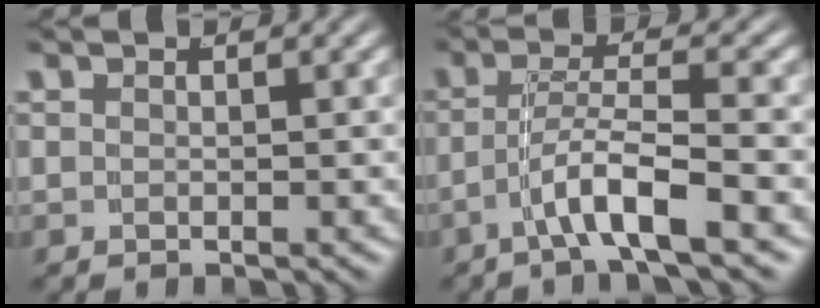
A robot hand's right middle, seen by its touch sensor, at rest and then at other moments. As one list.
[{"total": 4.4, "force": [-2.5, 0.3, 3.6], "torque": [-0.058, -0.002, -0.041]}]